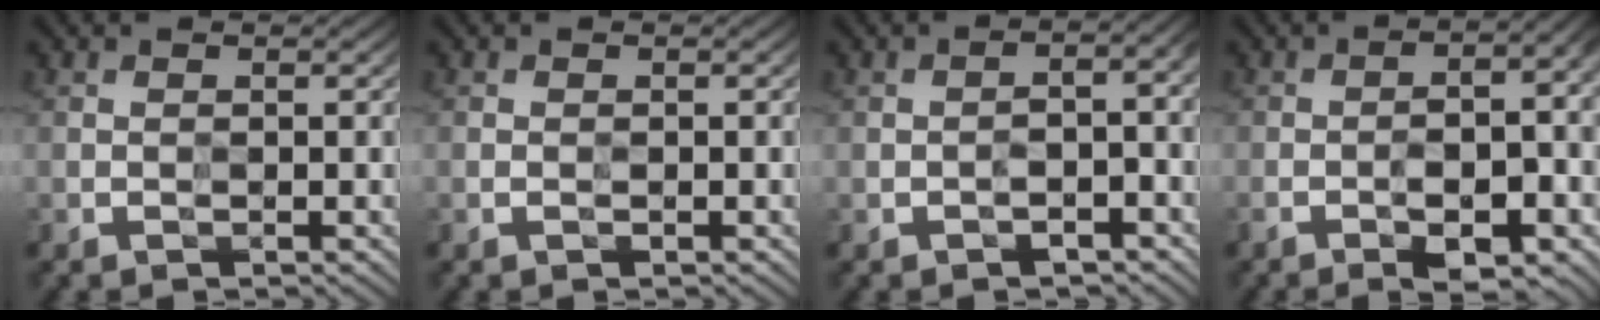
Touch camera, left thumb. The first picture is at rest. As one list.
[{"total": 0.0}, {"total": 3.8, "force": [-1.5, 1.5, 3.1], "torque": [-0.044, -0.003, -0.025]}, {"total": 9.2, "force": [-3.3, 2.8, 8.1], "torque": [-0.106, 0.000, -0.045]}]